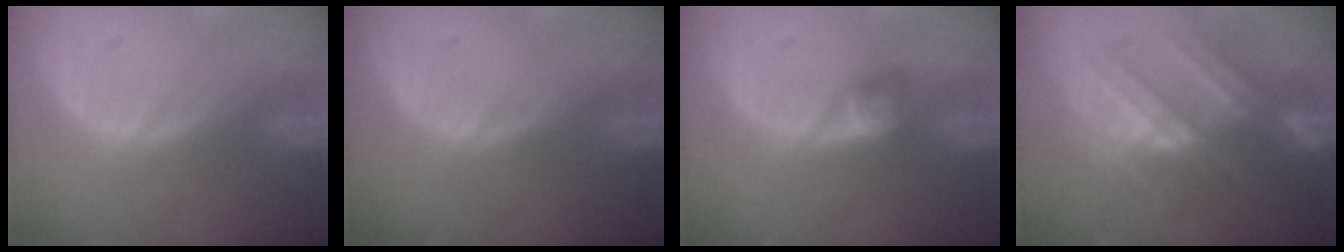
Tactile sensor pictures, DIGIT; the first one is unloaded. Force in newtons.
{"total": 0.0}
{"total": 3.1, "press": 2.7, "slide": 1.4}
{"total": 8.1, "press": 8.0, "slide": 0.6}